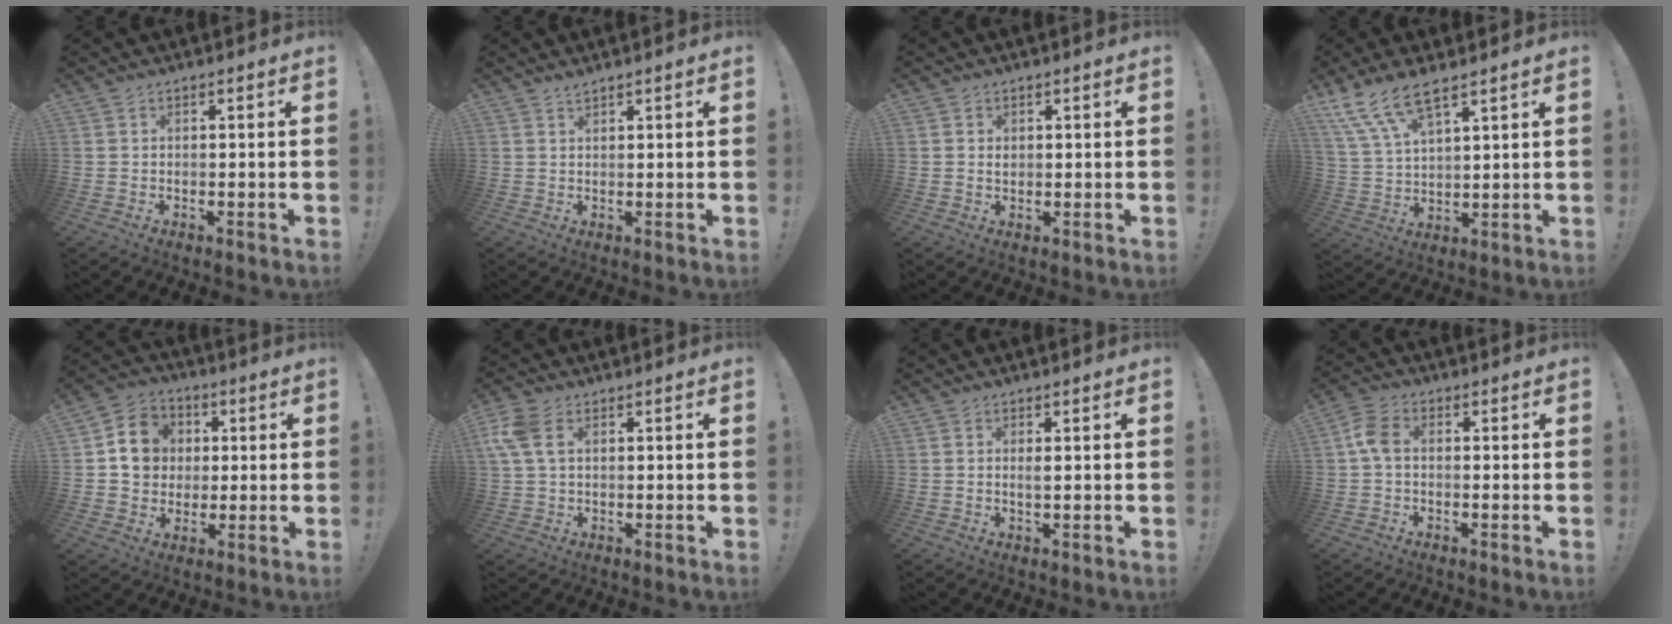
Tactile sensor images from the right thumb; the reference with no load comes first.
{"total": 1.6, "force": [1.5, -0.1, 0.5], "torque": [-0.003, -0.007, 0.026]}
{"total": 1.2, "force": [0.3, 1.1, 0.4], "torque": [0.002, -0.002, 0.002]}
{"total": 11.0, "force": [8.2, 3.3, 6.7], "torque": [-0.146, -0.030, 0.155]}
{"total": 11.9, "force": [2.0, 10.7, 4.7], "torque": [-0.051, 0.004, 0.045]}
{"total": 7.4, "force": [2.3, 4.3, 5.6], "torque": [-0.130, 0.008, 0.047]}
{"total": 1.4, "force": [0.4, 0.2, 1.3], "torque": [-0.011, -0.008, 0.004]}
{"total": 5.8, "force": [0.3, 3.8, 4.4], "torque": [-0.076, 0.012, 0.009]}